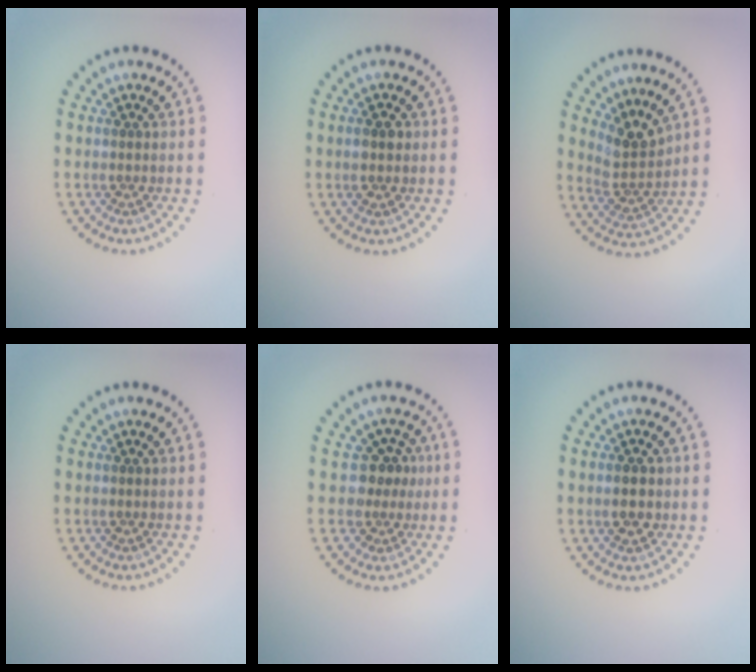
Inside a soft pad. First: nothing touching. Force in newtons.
{"total": 1.3, "press": 1.3, "slide": 0.2}
{"total": 3.2, "press": 2.2, "slide": 2.2}
{"total": 0.0}
{"total": 2.7, "press": 2.0, "slide": 1.7}
{"total": 2.5, "press": 2.5, "slide": 0.1}